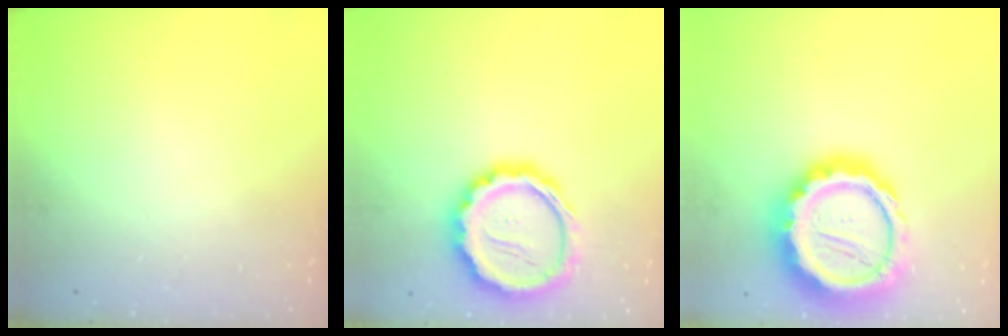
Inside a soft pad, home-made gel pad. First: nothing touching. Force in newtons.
{"total": 16.7, "press": 16.4, "slide": 3.1}
{"total": 23.7, "press": 23.3, "slide": 4.5}